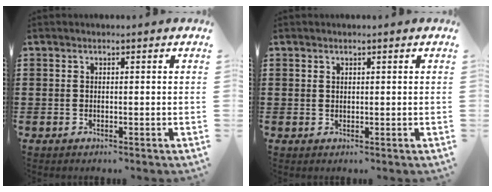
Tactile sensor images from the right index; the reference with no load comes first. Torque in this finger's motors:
{"motor_torque": [-0.07, 0.37, -0.02, 0.00]}